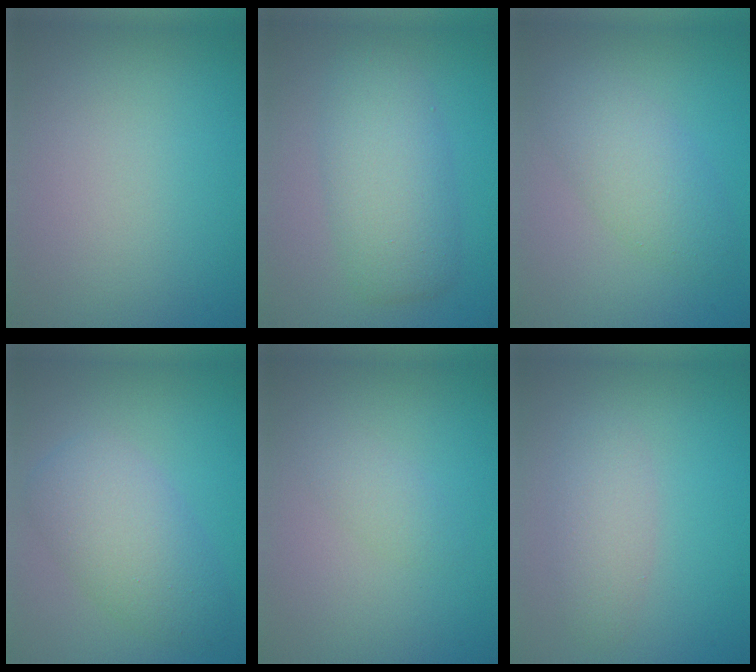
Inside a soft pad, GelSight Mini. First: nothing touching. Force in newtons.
{"total": 5.1, "press": 5.1, "slide": 0.3}
{"total": 3.8, "press": 3.8, "slide": 0.1}
{"total": 5.1, "press": 5.1, "slide": 0.1}
{"total": 1.2, "press": 1.2, "slide": 0.1}
{"total": 2.5, "press": 2.5, "slide": 0.2}